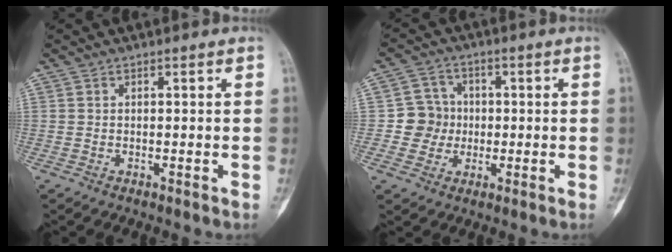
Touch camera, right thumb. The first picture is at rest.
{"total": 6.3, "force": [-0.6, 6.2, 1.1], "torque": [0.016, 0.014, -0.017]}